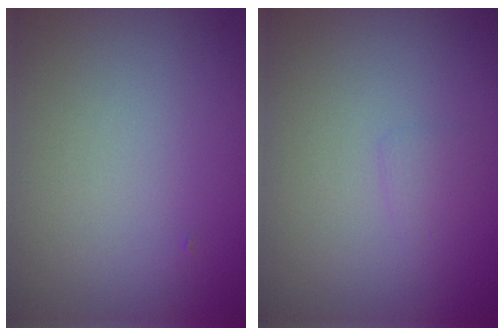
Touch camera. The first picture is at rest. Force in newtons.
{"total": 0.8, "press": 0.8, "slide": 0.1}